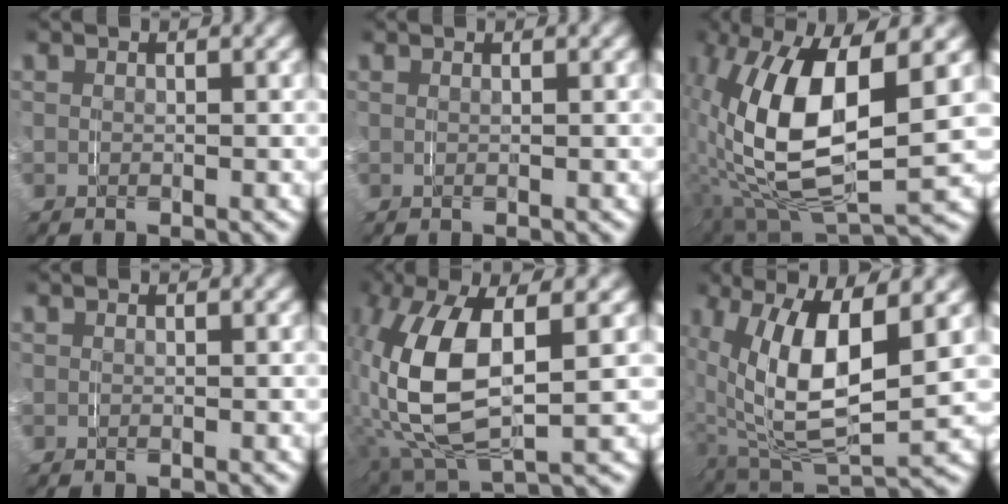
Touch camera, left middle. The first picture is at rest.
{"total": 0.5, "force": [0.2, -0.5, -0.1], "torque": [0.006, 0.005, 0.002]}
{"total": 13.5, "force": [-1.1, 6.9, 11.6], "torque": [-0.246, -0.024, 0.002]}
{"total": 0.0}
{"total": 11.2, "force": [0.1, 5.5, 9.8], "torque": [-0.235, -0.015, 0.020]}
{"total": 11.2, "force": [0.7, 6.0, 9.5], "torque": [-0.194, -0.015, 0.022]}